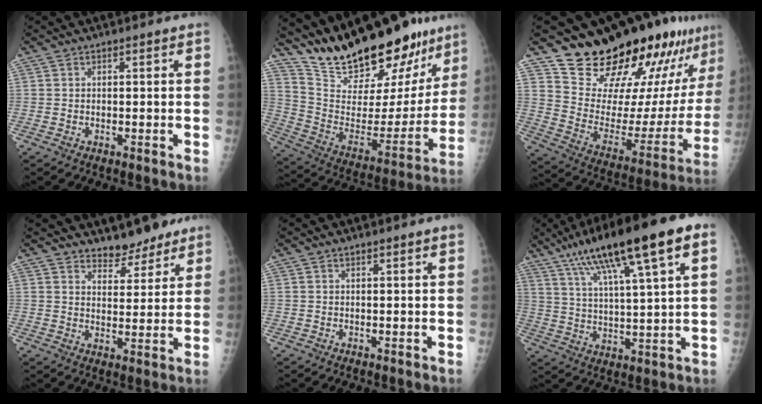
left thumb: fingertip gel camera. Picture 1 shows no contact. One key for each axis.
{"total": 28.7, "fx": 23.0, "fy": 9.5, "fz": 14.4, "tx": -0.196, "ty": -0.102, "tz": 0.357}
{"total": 26.6, "fx": 22.6, "fy": 8.2, "fz": 11.3, "tx": -0.129, "ty": -0.154, "tz": 0.322}
{"total": 6.8, "fx": 6.0, "fy": 2.9, "fz": 1.5, "tx": 0.005, "ty": -0.047, "tz": 0.093}
{"total": 1.9, "fx": 1.4, "fy": -0.2, "fz": 1.3, "tx": -0.014, "ty": 0.000, "tz": 0.019}
{"total": 19.9, "fx": 10.4, "fy": 3.3, "fz": 16.7, "tx": -0.276, "ty": 0.004, "tz": 0.177}